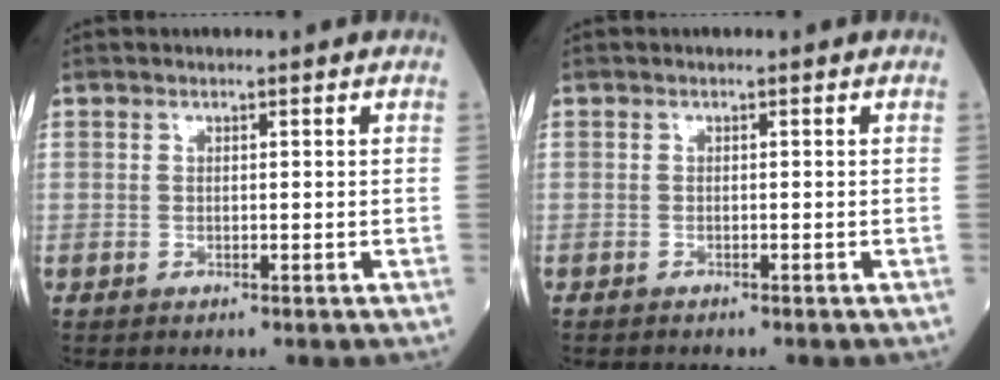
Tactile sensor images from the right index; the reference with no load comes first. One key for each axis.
{"total": 0.9, "fx": -0.8, "fy": 0.1, "fz": 0.2, "tx": -0.005, "ty": 0.000, "tz": -0.014}